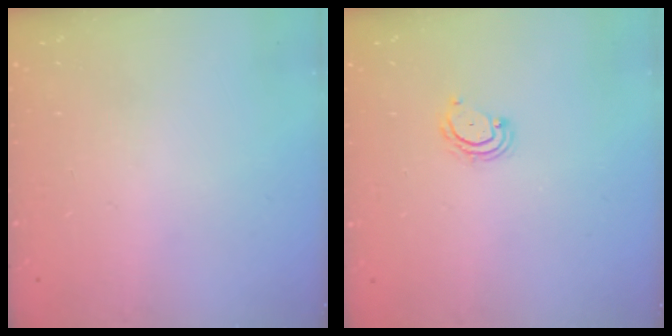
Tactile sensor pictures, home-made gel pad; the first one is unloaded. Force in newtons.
{"total": 4.1, "press": 4.1, "slide": 0.6}